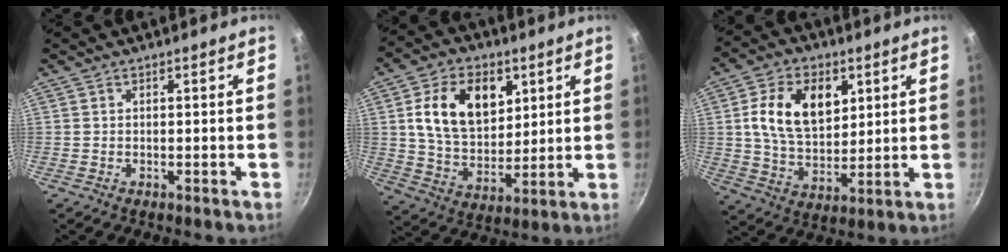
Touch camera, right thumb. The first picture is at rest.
{"total": 16.0, "force": [5.2, 10.9, 10.6], "torque": [-0.148, -0.019, 0.090]}
{"total": 14.5, "force": [4.2, 9.5, 10.1], "torque": [-0.149, -0.014, 0.072]}